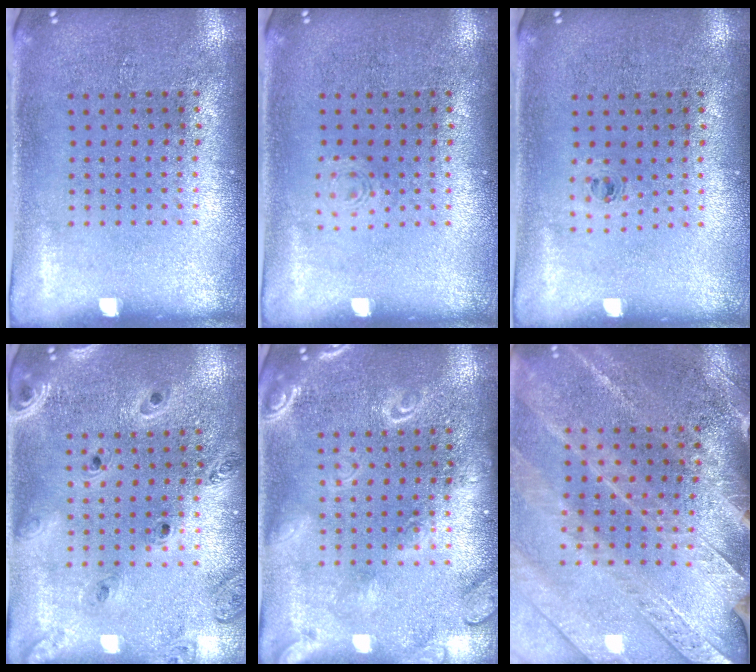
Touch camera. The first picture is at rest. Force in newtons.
{"total": 0.6, "press": 0.6, "slide": 0.1}
{"total": 0.5, "press": 0.3, "slide": 0.5}
{"total": 1.4, "press": 1.4, "slide": 0.1}
{"total": 2.1, "press": 2.1, "slide": 0.2}
{"total": 3.0, "press": 3.0, "slide": 0.4}